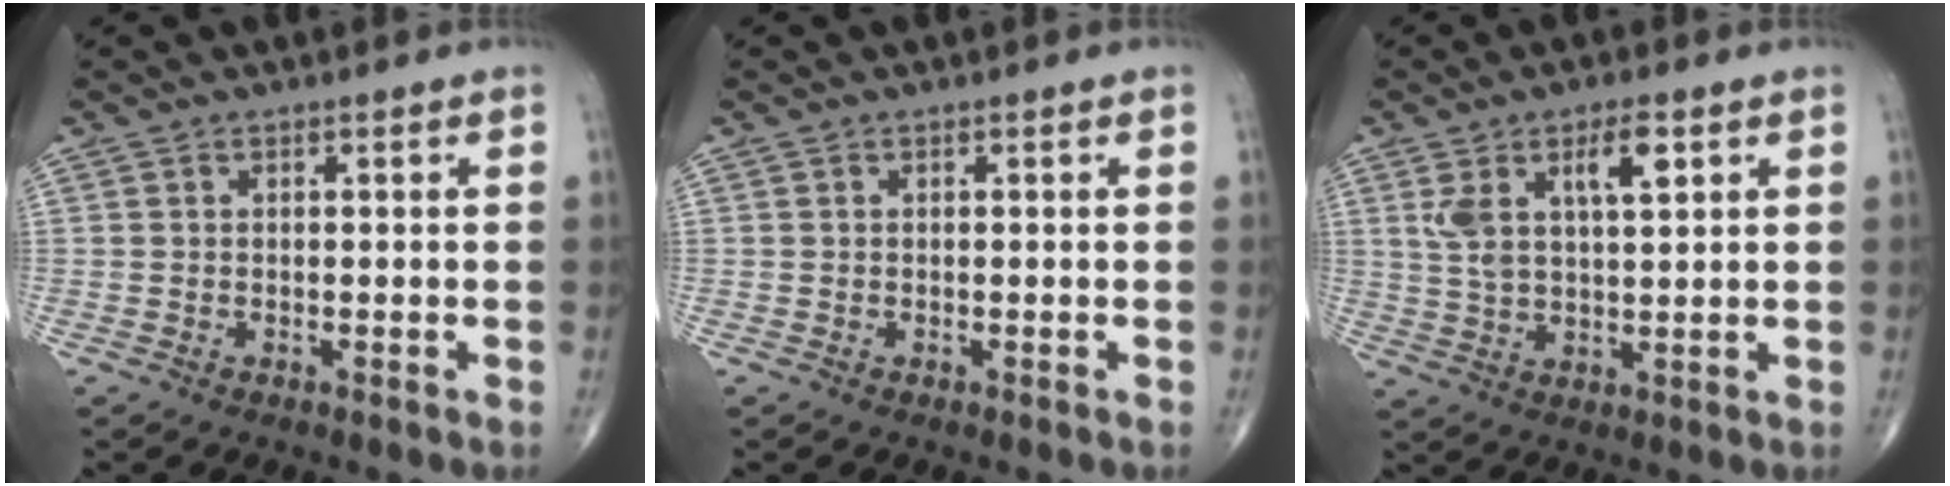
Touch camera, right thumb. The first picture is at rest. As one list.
[{"total": 0.0}, {"total": 8.7, "force": [3.7, 3.5, 7.1], "torque": [-0.127, -0.007, 0.073]}]